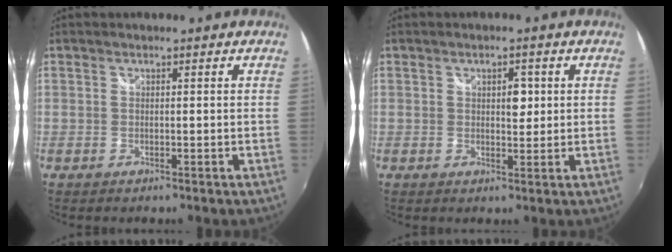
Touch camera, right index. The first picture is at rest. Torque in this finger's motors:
{"motor_torque": [0.33, -0.15, 0.02, 0.03]}